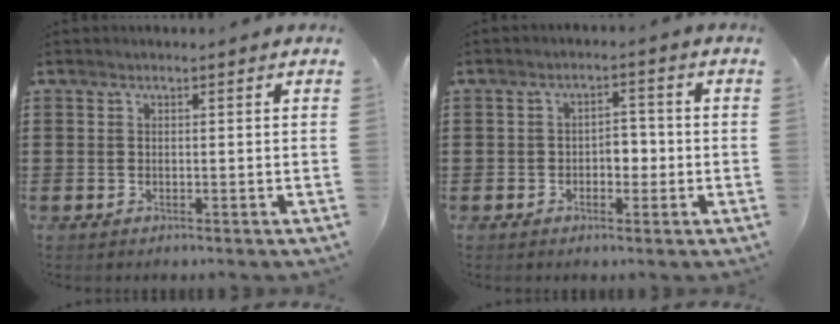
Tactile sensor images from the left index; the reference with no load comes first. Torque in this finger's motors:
{"motor_torque": [0.02, 0.02, 0.14, 0.00]}